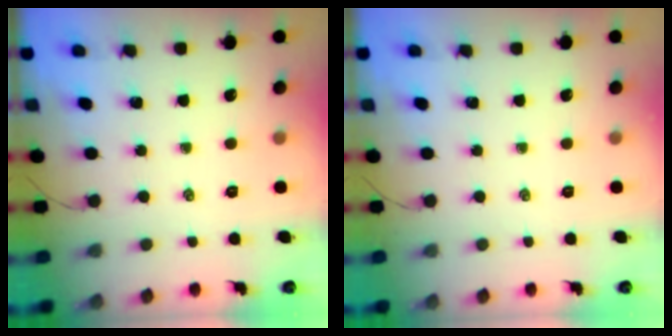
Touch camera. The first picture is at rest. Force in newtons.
{"total": 0.0}